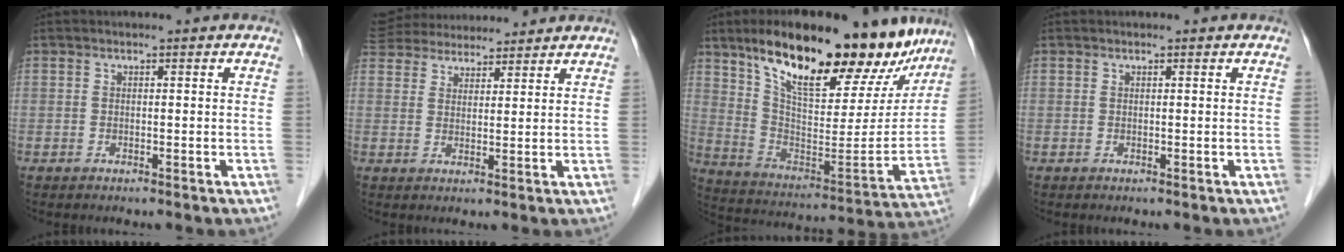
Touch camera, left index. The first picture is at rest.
{"total": 12.1, "force": [11.1, 3.0, 3.6], "torque": [-0.071, 0.047, 0.182]}
{"total": 24.7, "force": [18.0, 8.2, 14.8], "torque": [-0.213, -0.009, 0.271]}
{"total": 0.0}